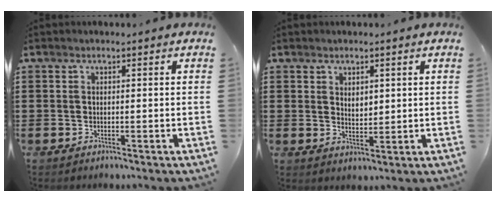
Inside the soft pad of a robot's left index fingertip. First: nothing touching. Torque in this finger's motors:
{"motor_torque": [0.14, -0.09, 0.08, 0.06]}